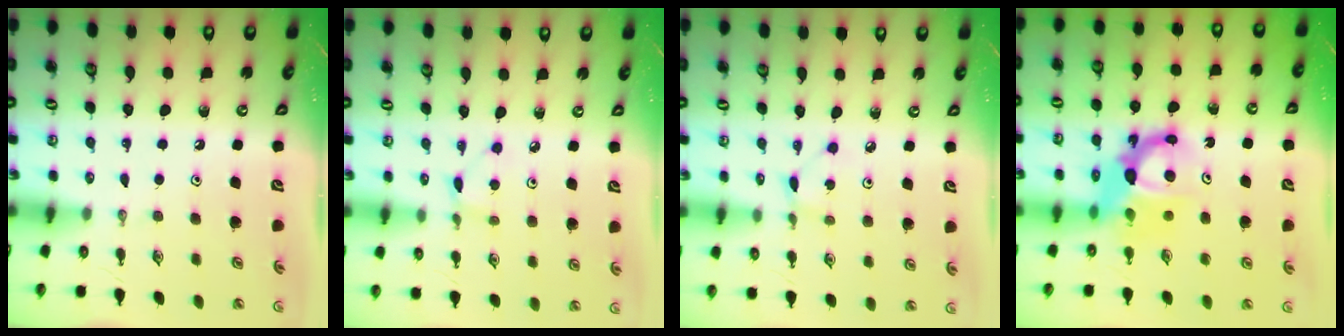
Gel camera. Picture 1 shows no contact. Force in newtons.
{"total": 2.9, "press": 2.9, "slide": 0.4}
{"total": 1.2, "press": 1.2, "slide": 0.1}
{"total": 10.1, "press": 10.1, "slide": 0.8}